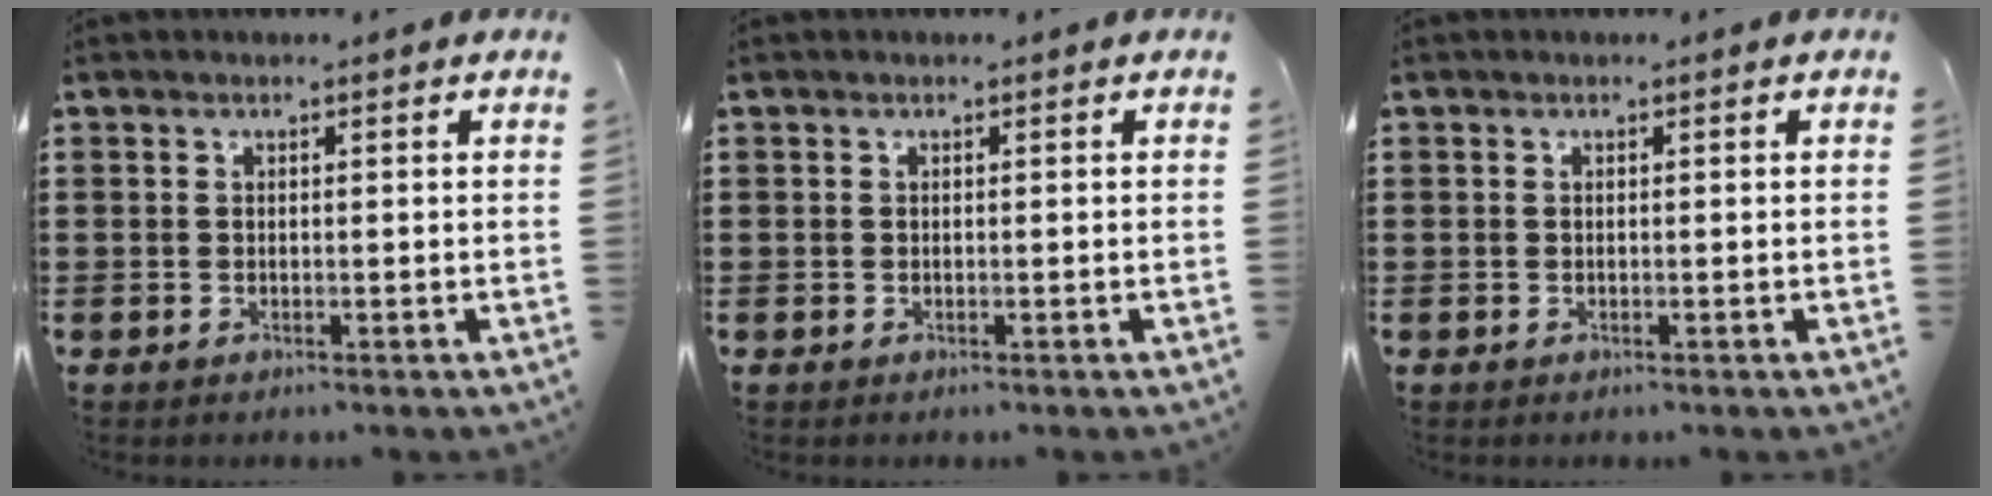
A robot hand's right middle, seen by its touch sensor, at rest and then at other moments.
{"total": 0.0}
{"total": 0.0}